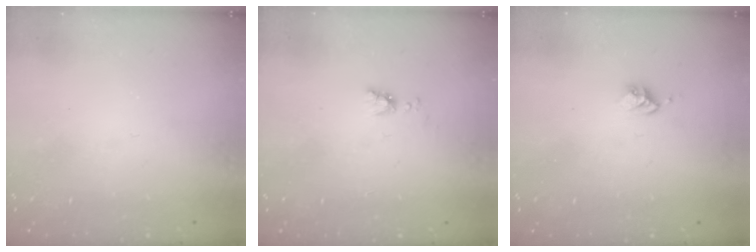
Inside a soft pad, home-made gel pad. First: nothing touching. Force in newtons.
{"total": 3.7, "press": 3.6, "slide": 0.7}
{"total": 3.7, "press": 3.7, "slide": 0.6}